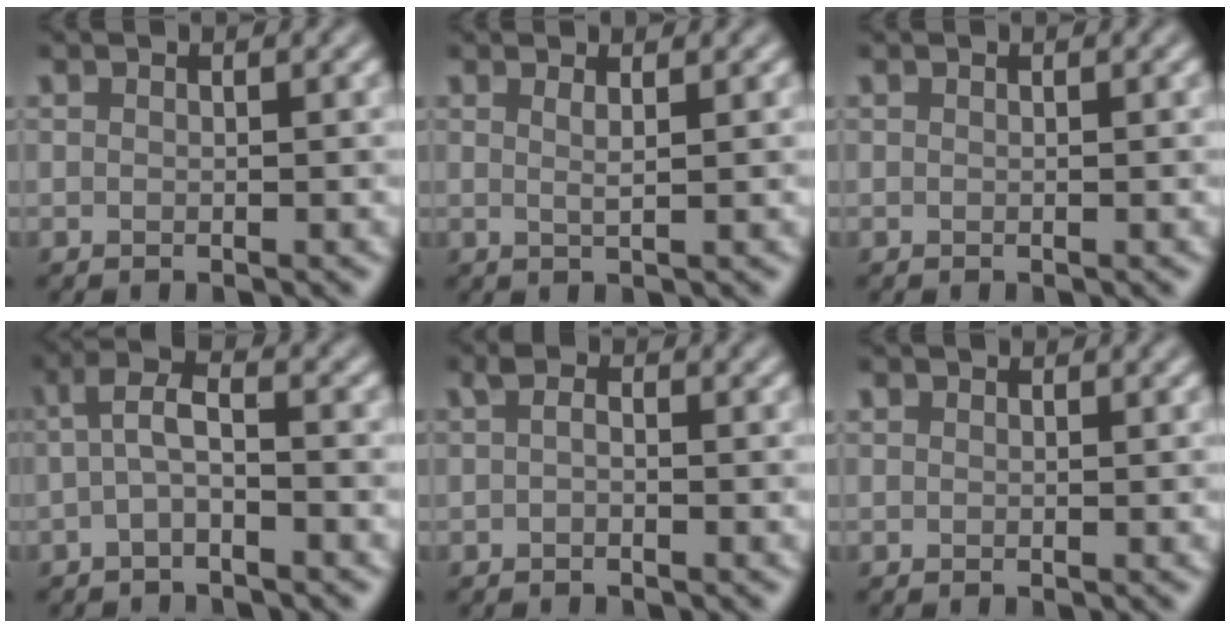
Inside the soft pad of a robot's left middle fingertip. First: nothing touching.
{"total": 1.3, "force": [0.6, 0.4, 1.1], "torque": [-0.013, -0.001, 0.003]}
{"total": 0.0}
{"total": 2.8, "force": [-0.7, 0.7, 2.6], "torque": [-0.053, 0.012, -0.023]}
{"total": 1.1, "force": [-0.1, 0.5, 0.9], "torque": [-0.019, 0.002, -0.004]}
{"total": 0.0}